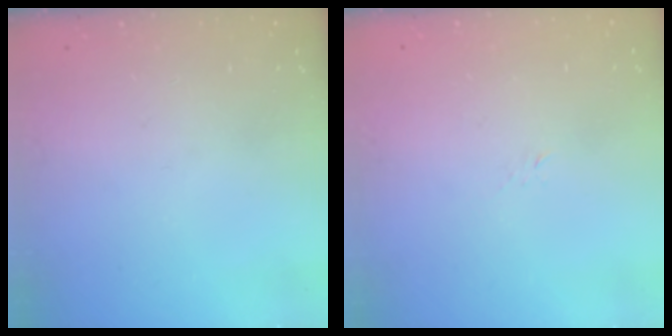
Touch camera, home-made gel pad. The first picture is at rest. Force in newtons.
{"total": 3.4, "press": 3.4, "slide": 0.5}